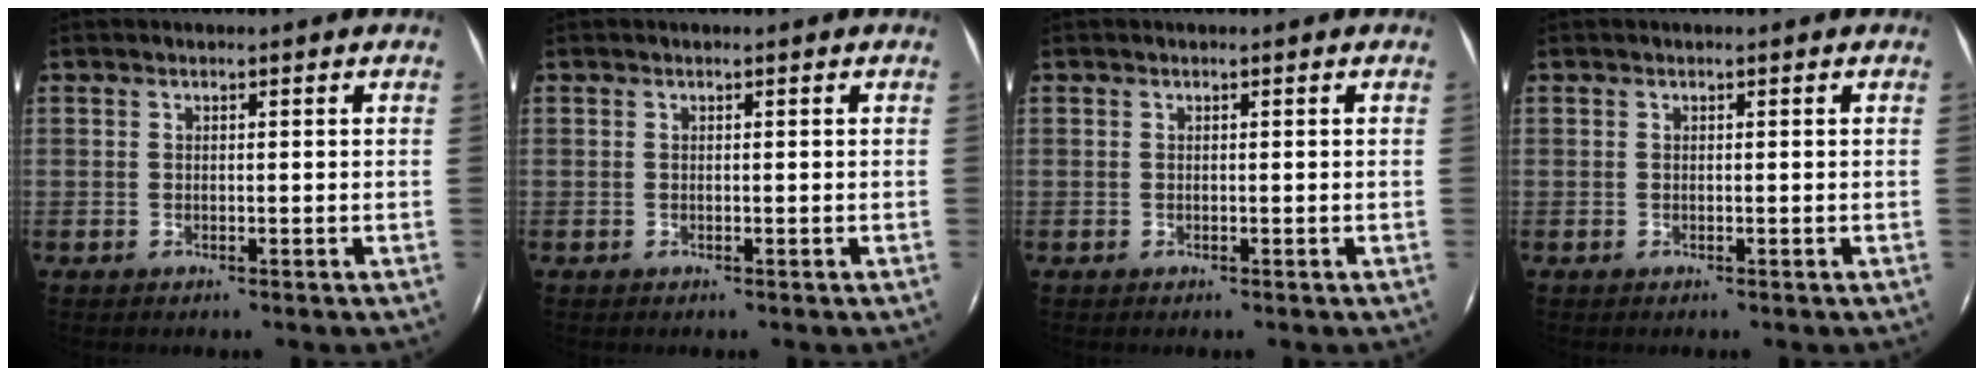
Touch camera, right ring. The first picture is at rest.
{"total": 0.0}
{"total": 0.0}
{"total": 0.0}